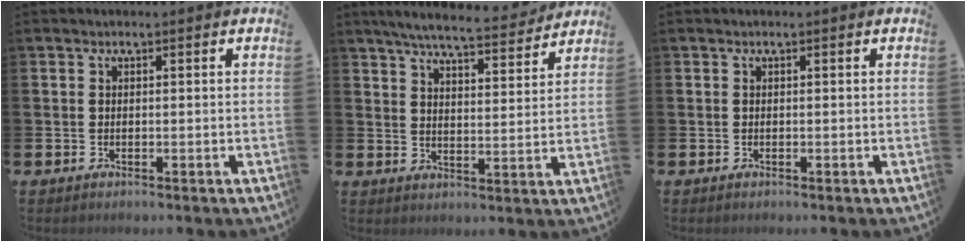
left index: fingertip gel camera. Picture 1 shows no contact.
{"total": 6.8, "force": [6.4, 0.6, 2.2], "torque": [-0.054, -0.040, 0.109]}
{"total": 0.0}